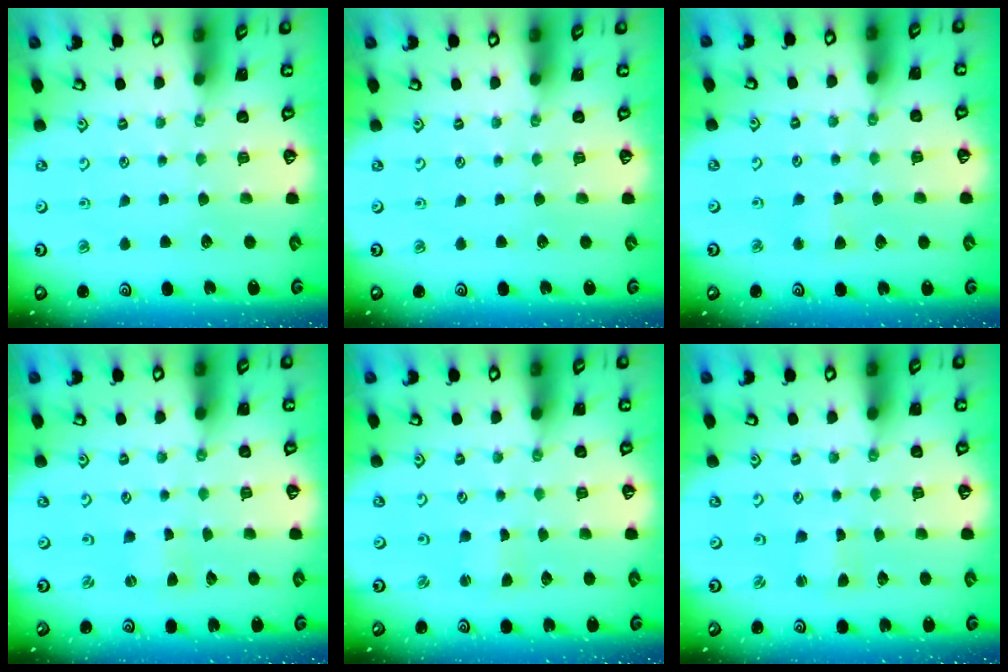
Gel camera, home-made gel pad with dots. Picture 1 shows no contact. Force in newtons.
{"total": 0.0}
{"total": 2.9, "press": 2.8, "slide": 0.4}
{"total": 0.9, "press": 0.9, "slide": 0.1}
{"total": 1.0, "press": 1.0, "slide": 0.0}
{"total": 0.7, "press": 0.7, "slide": 0.1}